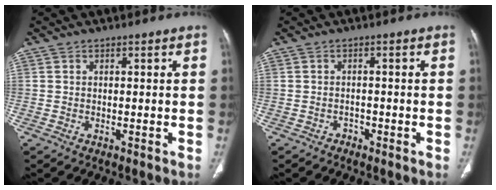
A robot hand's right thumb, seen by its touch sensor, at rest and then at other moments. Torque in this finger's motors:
{"motor_torque": [-0.32, -0.47, 0.10, -0.55, 0.00]}